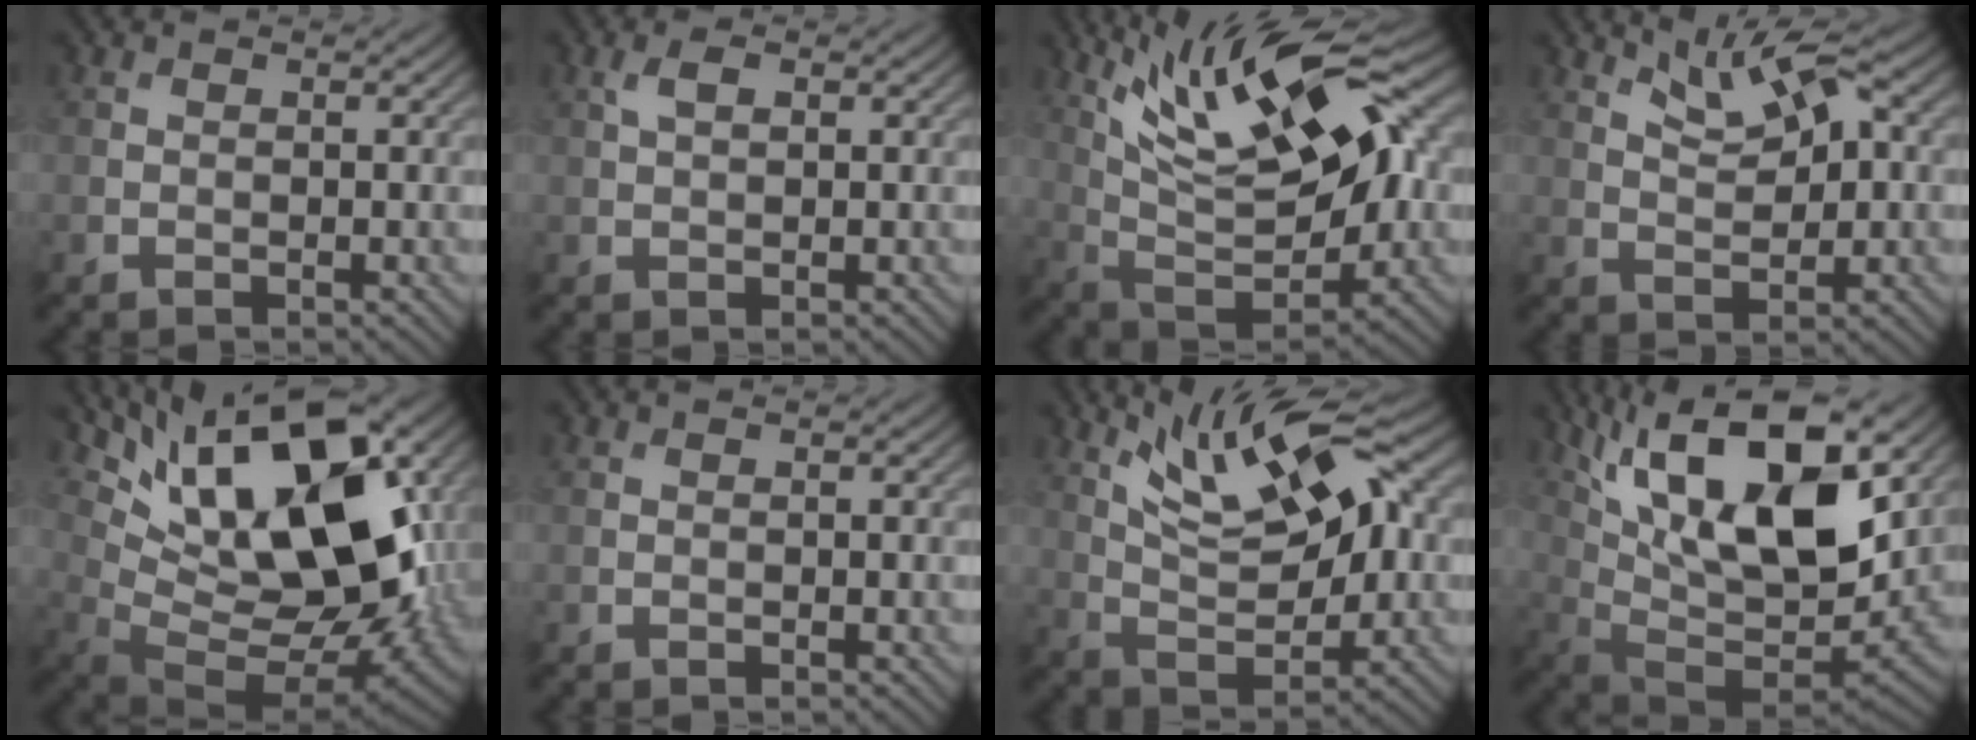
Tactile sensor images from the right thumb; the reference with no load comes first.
{"total": 2.0, "force": [0.8, 0.9, 1.6], "torque": [-0.036, 0.004, 0.014]}
{"total": 16.2, "force": [7.2, 5.5, 13.4], "torque": [-0.246, 0.011, 0.125]}
{"total": 5.6, "force": [2.8, 2.2, 4.4], "torque": [-0.082, 0.006, 0.050]}
{"total": 19.0, "force": [6.2, 9.0, 15.5], "torque": [-0.252, 0.019, 0.105]}
{"total": 0.0}
{"total": 12.8, "force": [6.0, 4.4, 10.4], "torque": [-0.181, 0.013, 0.090]}
{"total": 19.1, "force": [8.4, 7.7, 15.3], "torque": [-0.284, 0.026, 0.141]}